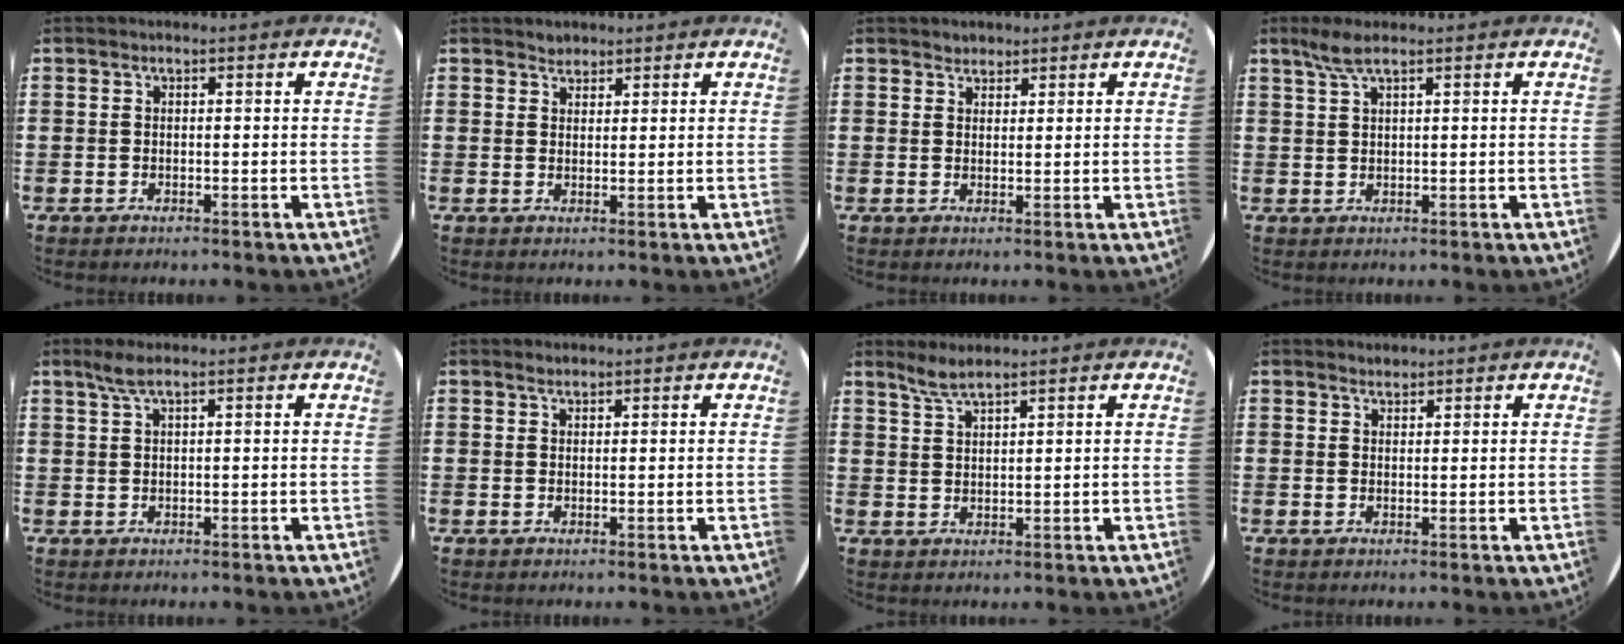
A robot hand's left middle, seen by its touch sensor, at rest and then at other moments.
{"total": 1.5, "force": [1.4, 0.5, -0.1], "torque": [0.009, -0.003, 0.026]}
{"total": 1.6, "force": [1.5, 0.6, -0.1], "torque": [0.001, 0.002, 0.029]}
{"total": 2.9, "force": [2.0, 0.4, 2.1], "torque": [-0.045, 0.005, 0.034]}
{"total": 2.1, "force": [1.4, 0.1, 1.6], "torque": [-0.032, 0.004, 0.025]}
{"total": 0.9, "force": [0.8, 0.2, 0.2], "torque": [-0.002, 0.003, 0.015]}
{"total": 2.7, "force": [2.5, 0.2, 1.1], "torque": [-0.027, 0.003, 0.046]}
{"total": 1.2, "force": [1.2, 0.2, -0.1], "torque": [0.001, 0.001, 0.023]}